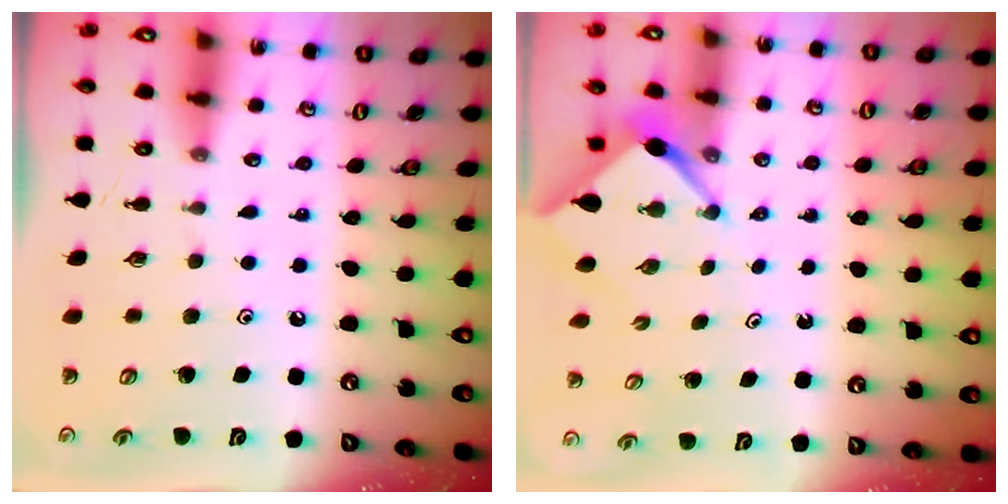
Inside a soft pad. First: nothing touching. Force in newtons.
{"total": 2.6, "press": 2.6, "slide": 0.3}